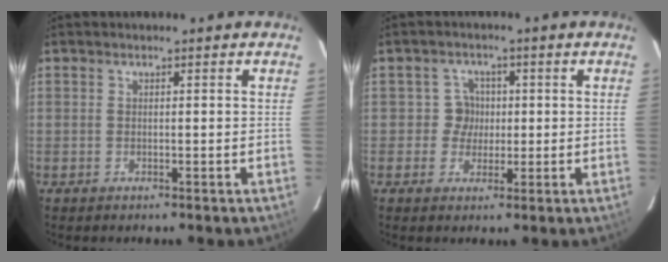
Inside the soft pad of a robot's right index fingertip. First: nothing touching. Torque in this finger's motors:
{"motor_torque": [0.09, 0.03, 0.02, 0.00]}